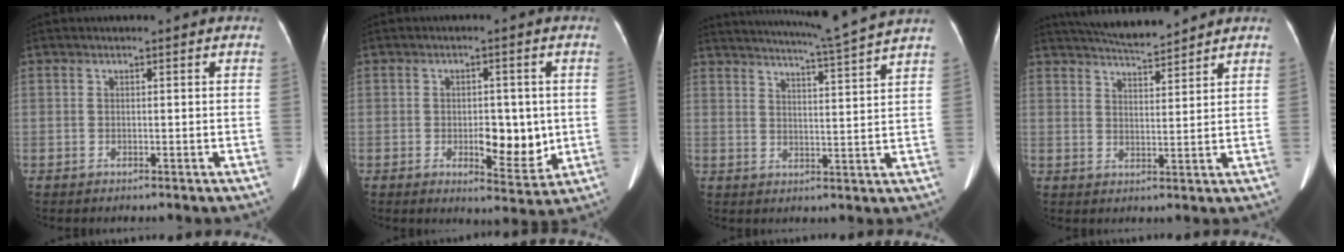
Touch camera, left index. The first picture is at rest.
{"total": 7.1, "force": [-0.8, 3.2, 6.3], "torque": [-0.086, -0.007, -0.002]}
{"total": 12.8, "force": [11.6, -2.6, 4.8], "torque": [-0.089, -0.030, 0.157]}
{"total": 7.9, "force": [7.4, 0.3, 2.6], "torque": [-0.051, 0.012, 0.125]}